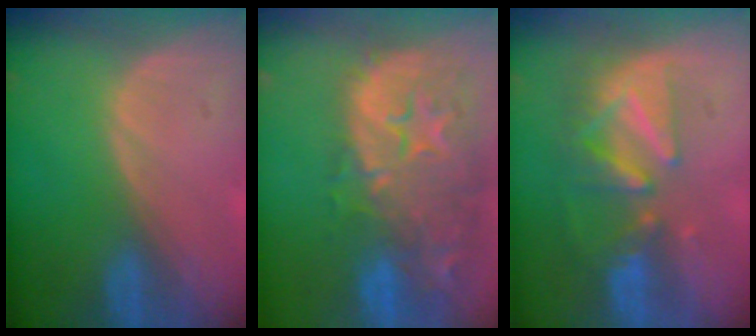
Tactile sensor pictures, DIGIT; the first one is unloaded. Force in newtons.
{"total": 15.1, "press": 12.1, "slide": 9.0}
{"total": 8.5, "press": 8.0, "slide": 3.1}